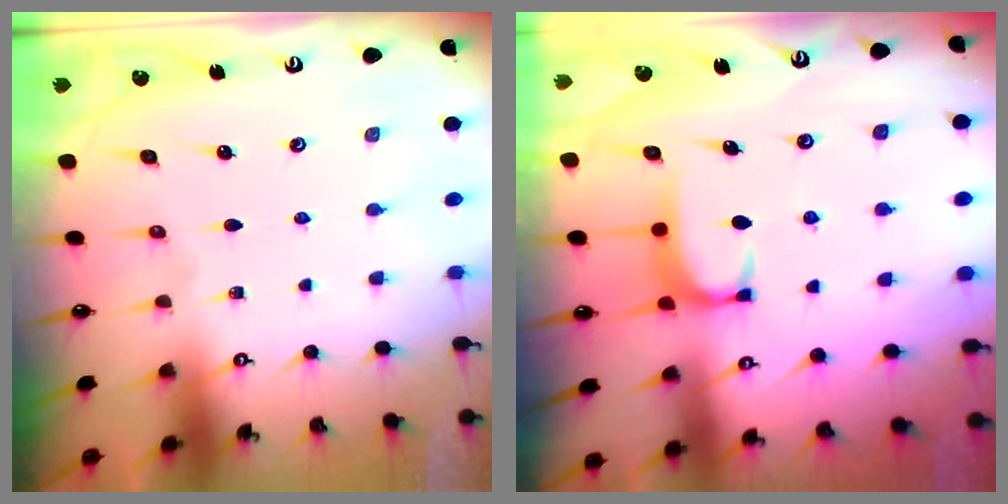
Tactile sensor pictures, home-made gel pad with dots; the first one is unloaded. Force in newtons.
{"total": 1.6, "press": 1.6, "slide": 0.5}